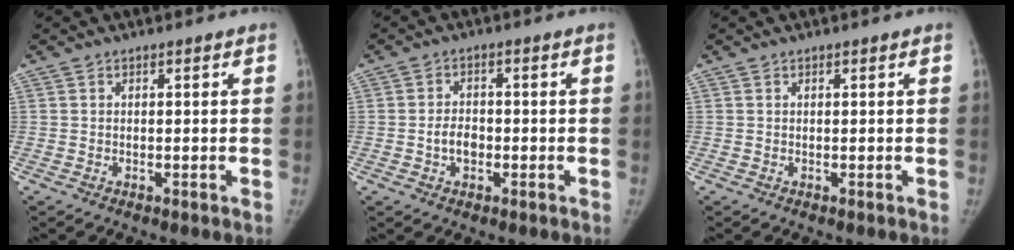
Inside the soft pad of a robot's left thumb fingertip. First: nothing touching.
{"total": 3.8, "force": [-1.1, 2.7, 2.5], "torque": [-0.031, 0.012, -0.022]}
{"total": 0.0}